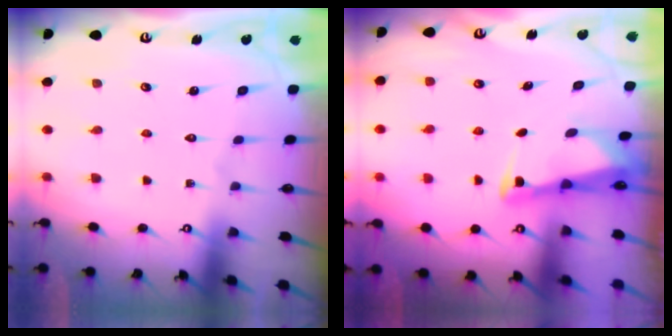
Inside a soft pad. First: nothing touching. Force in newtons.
{"total": 2.4, "press": 2.4, "slide": 0.3}